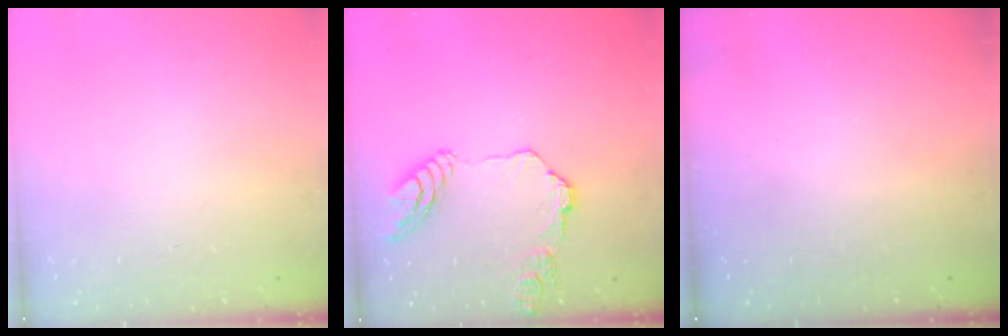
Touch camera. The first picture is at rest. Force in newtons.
{"total": 12.8, "press": 12.7, "slide": 1.3}
{"total": 0.0}